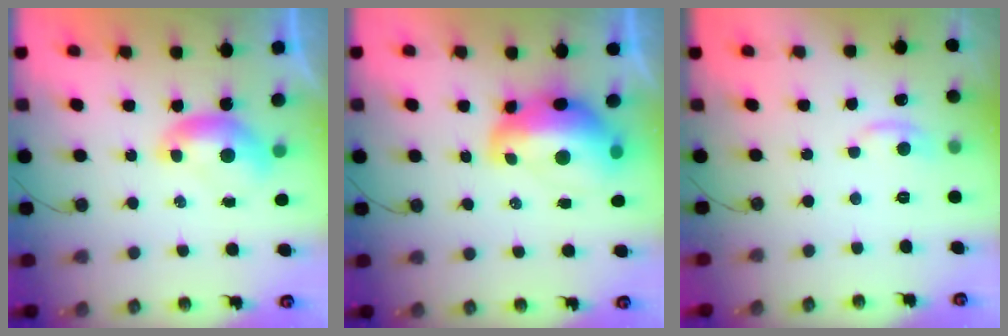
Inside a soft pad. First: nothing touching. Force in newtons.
{"total": 8.9, "press": 8.8, "slide": 1.2}
{"total": 0.7, "press": 0.1, "slide": 0.7}